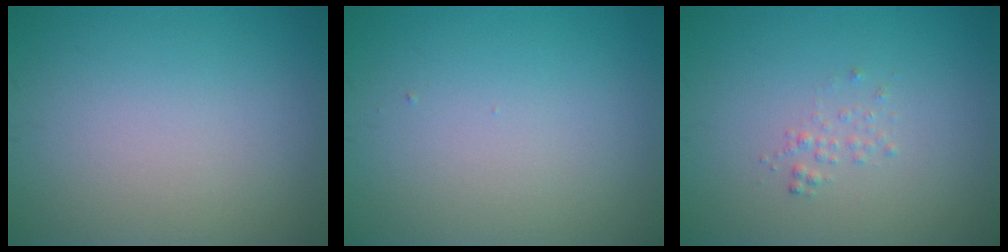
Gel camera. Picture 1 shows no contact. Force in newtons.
{"total": 0.0}
{"total": 0.9, "press": 0.9, "slide": 0.1}